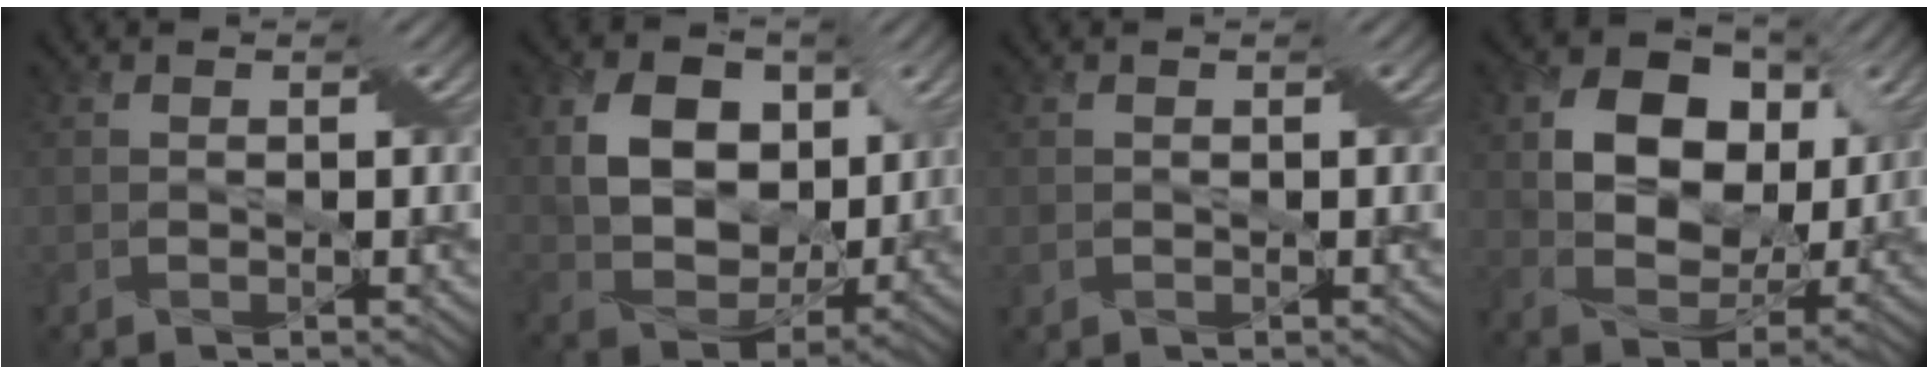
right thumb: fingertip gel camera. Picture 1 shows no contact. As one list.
[{"total": 10.9, "force": [2.8, 7.8, 7.1], "torque": [-0.169, -0.002, 0.043]}, {"total": 0.9, "force": [-0.2, 0.8, 0.3], "torque": [-0.013, -0.004, -0.005]}, {"total": 11.1, "force": [3.1, 8.0, 7.1], "torque": [-0.155, 0.000, 0.046]}]